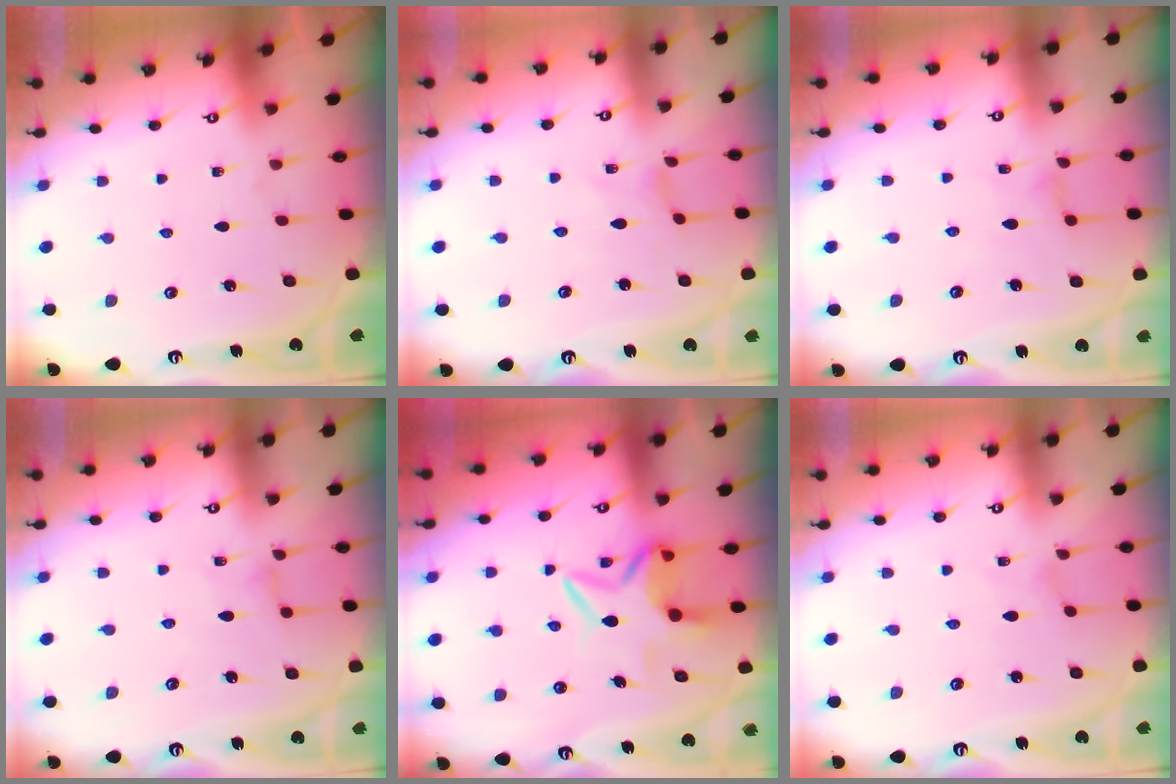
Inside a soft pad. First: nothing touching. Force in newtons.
{"total": 0.0}
{"total": 1.8, "press": 1.7, "slide": 0.4}
{"total": 1.0, "press": 1.0, "slide": 0.3}
{"total": 6.9, "press": 6.9, "slide": 0.9}
{"total": 0.0}